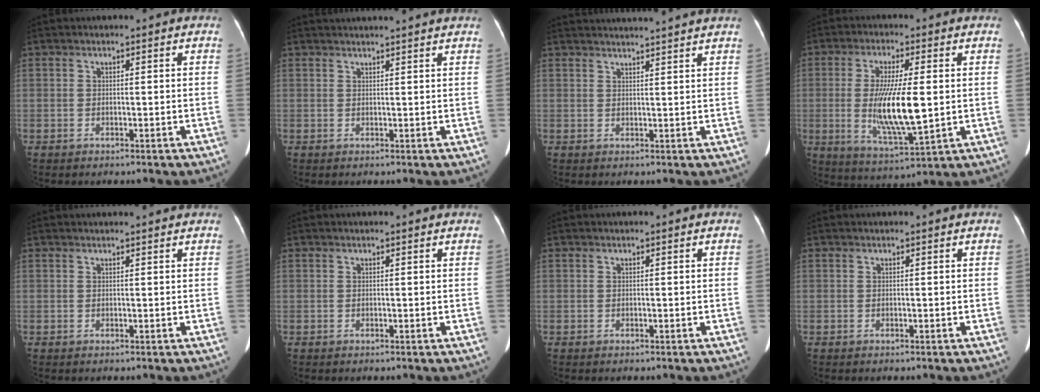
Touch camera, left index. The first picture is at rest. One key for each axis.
{"total": 7.8, "fx": 7.3, "fy": -0.6, "fz": 2.7, "tx": -0.030, "ty": 0.029, "tz": 0.080}
{"total": 9.6, "fx": 9.0, "fy": -1.2, "fz": 2.9, "tx": -0.041, "ty": 0.013, "tz": 0.107}
{"total": 11.5, "fx": -0.3, "fy": 2.1, "fz": 11.3, "tx": -0.222, "ty": -0.018, "tz": -0.002}
{"total": 3.0, "fx": 2.9, "fy": -0.1, "fz": 0.8, "tx": -0.014, "ty": 0.014, "tz": 0.033}
{"total": 1.0, "fx": 1.0, "fy": 0.0, "fz": 0.3, "tx": -0.014, "ty": 0.004, "tz": 0.008}
{"total": 0.0}
{"total": 0.8, "fx": 0.8, "fy": -0.1, "fz": 0.3, "tx": -0.007, "ty": 0.002, "tz": 0.013}